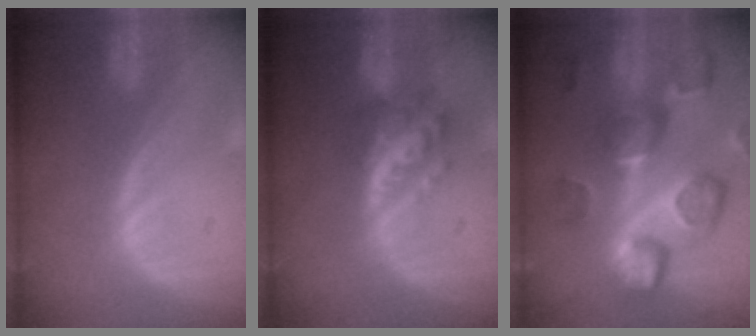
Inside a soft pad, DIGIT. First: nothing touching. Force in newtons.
{"total": 5.9, "press": 5.3, "slide": 2.6}
{"total": 12.9, "press": 11.2, "slide": 6.4}